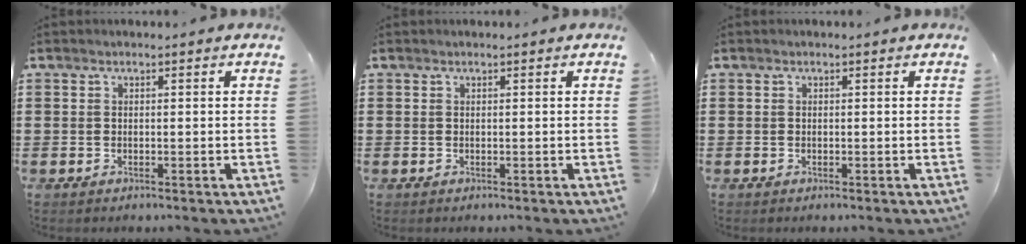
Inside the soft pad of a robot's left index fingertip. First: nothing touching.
{"total": 0.0}
{"total": 0.0}